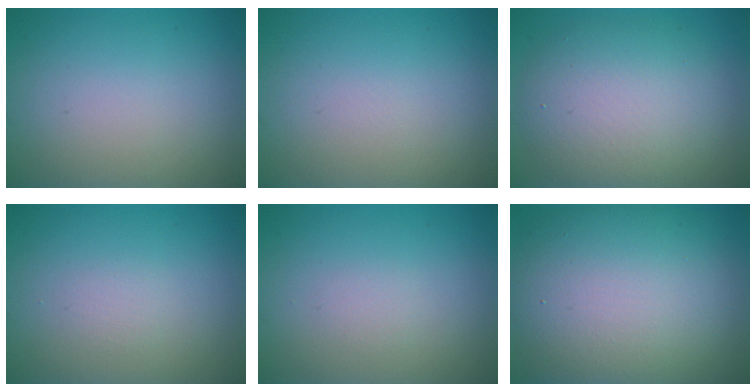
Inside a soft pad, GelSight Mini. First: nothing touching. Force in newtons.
{"total": 0.0}
{"total": 7.3, "press": 7.3, "slide": 0.3}
{"total": 0.7, "press": 0.7, "slide": 0.1}
{"total": 0.6, "press": 0.6, "slide": 0.0}
{"total": 13.9, "press": 13.9, "slide": 0.3}